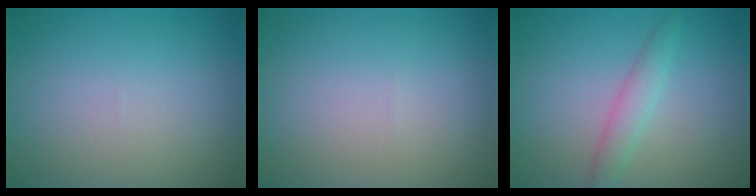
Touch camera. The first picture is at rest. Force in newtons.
{"total": 0.0}
{"total": 2.1, "press": 2.1, "slide": 0.1}